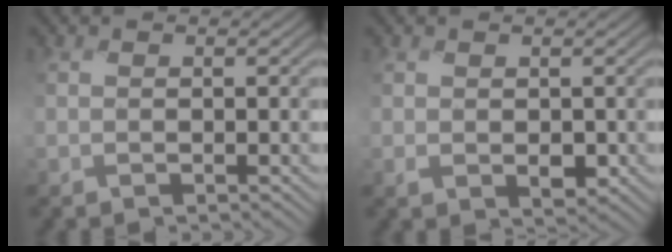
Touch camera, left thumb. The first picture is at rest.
{"total": 2.0, "force": [-0.2, 1.4, 1.4], "torque": [-0.029, -0.011, -0.005]}